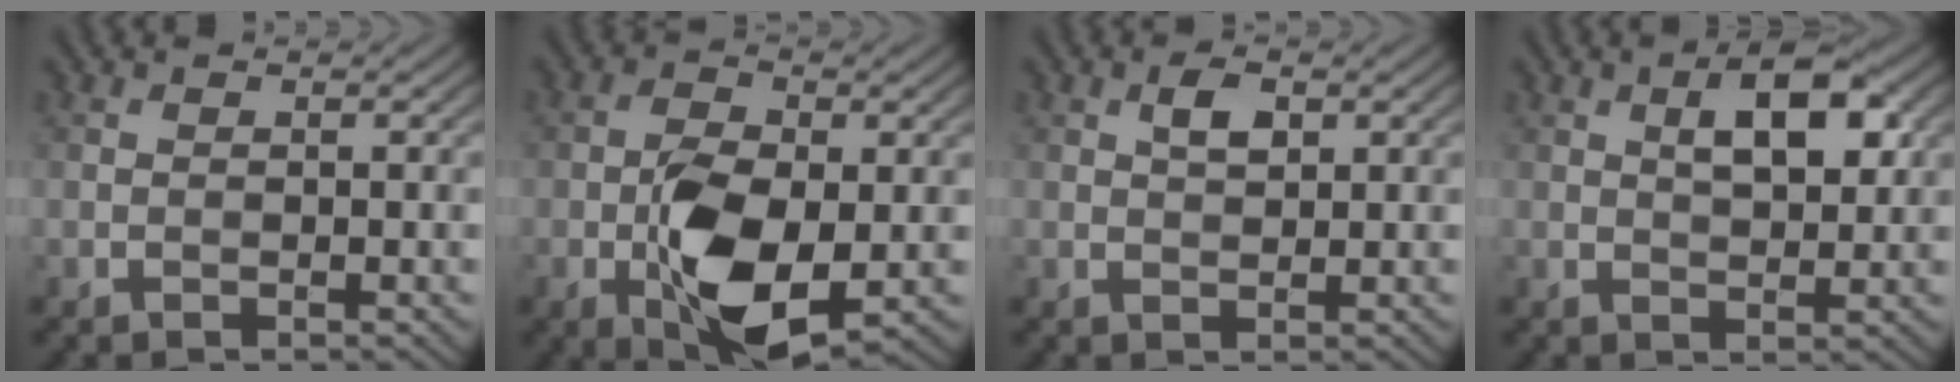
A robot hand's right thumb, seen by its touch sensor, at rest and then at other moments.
{"total": 9.3, "force": [-2.2, 4.9, 7.6], "torque": [-0.149, -0.010, -0.039]}
{"total": 2.4, "force": [0.9, 1.2, 1.9], "torque": [-0.038, 0.003, 0.016]}
{"total": 6.2, "force": [2.0, 2.7, 5.2], "torque": [-0.082, 0.006, 0.030]}